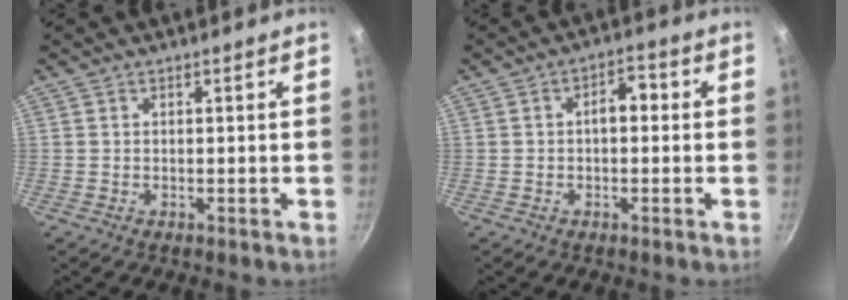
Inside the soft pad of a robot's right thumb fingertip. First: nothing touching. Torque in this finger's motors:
{"motor_torque": [-0.04, 0.93, 0.49, 0.29, 0.01]}